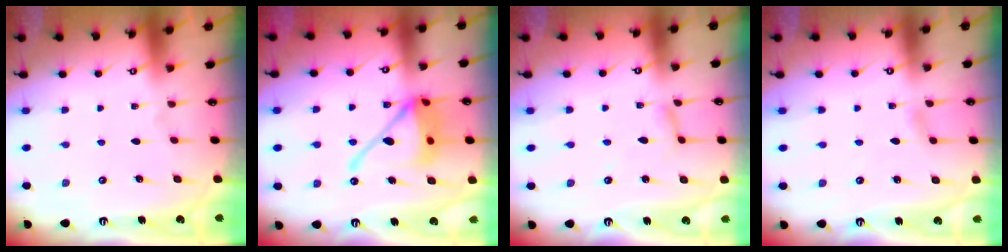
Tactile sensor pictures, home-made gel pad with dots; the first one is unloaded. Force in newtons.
{"total": 15.9, "press": 15.7, "slide": 2.3}
{"total": 2.8, "press": 2.8, "slide": 0.2}
{"total": 2.7, "press": 2.7, "slide": 0.3}